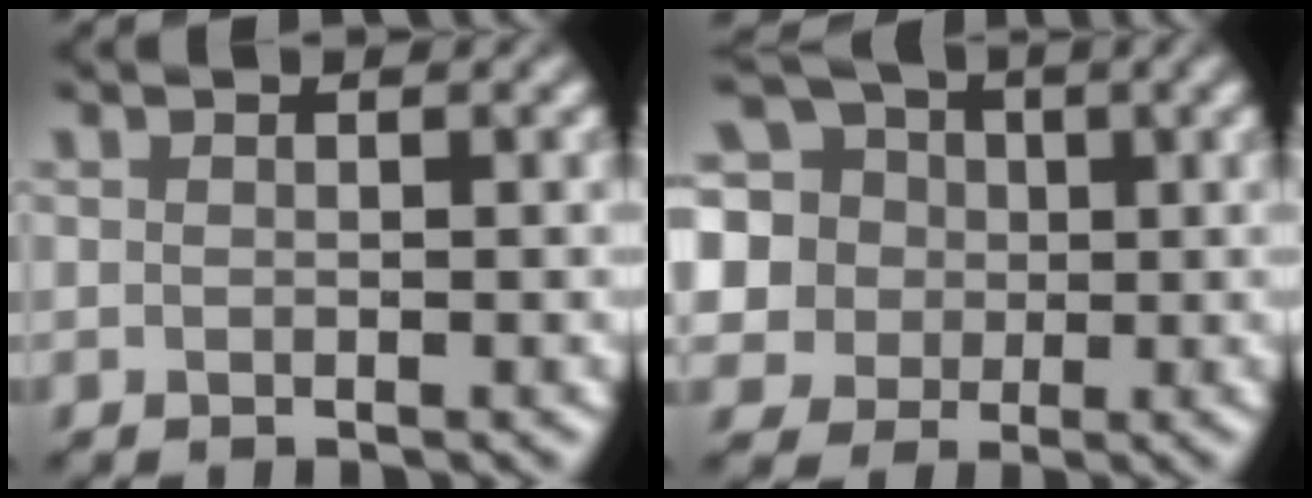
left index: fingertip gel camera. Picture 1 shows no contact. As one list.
[{"total": 10.7, "force": [3.2, 9.3, 4.2], "torque": [-0.118, 0.038, 0.043]}]